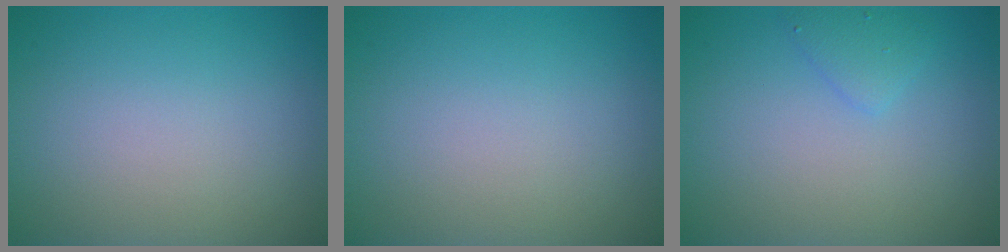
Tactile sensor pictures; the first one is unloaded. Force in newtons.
{"total": 0.0}
{"total": 1.4, "press": 1.4, "slide": 0.1}